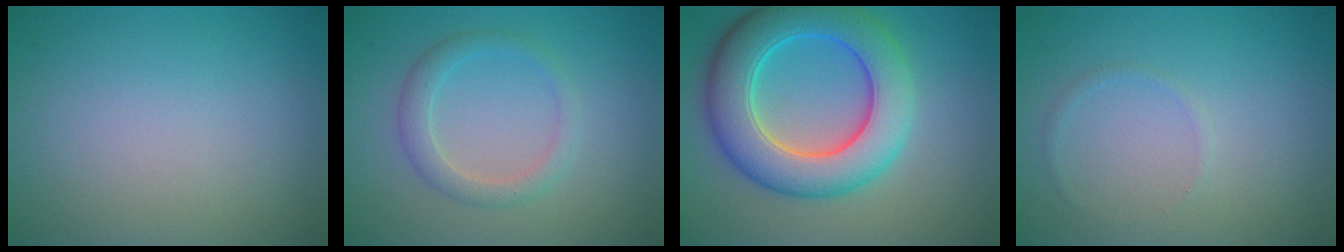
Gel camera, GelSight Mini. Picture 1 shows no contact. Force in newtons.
{"total": 2.4, "press": 2.4, "slide": 0.2}
{"total": 9.1, "press": 9.1, "slide": 0.3}
{"total": 0.6, "press": 0.6, "slide": 0.1}